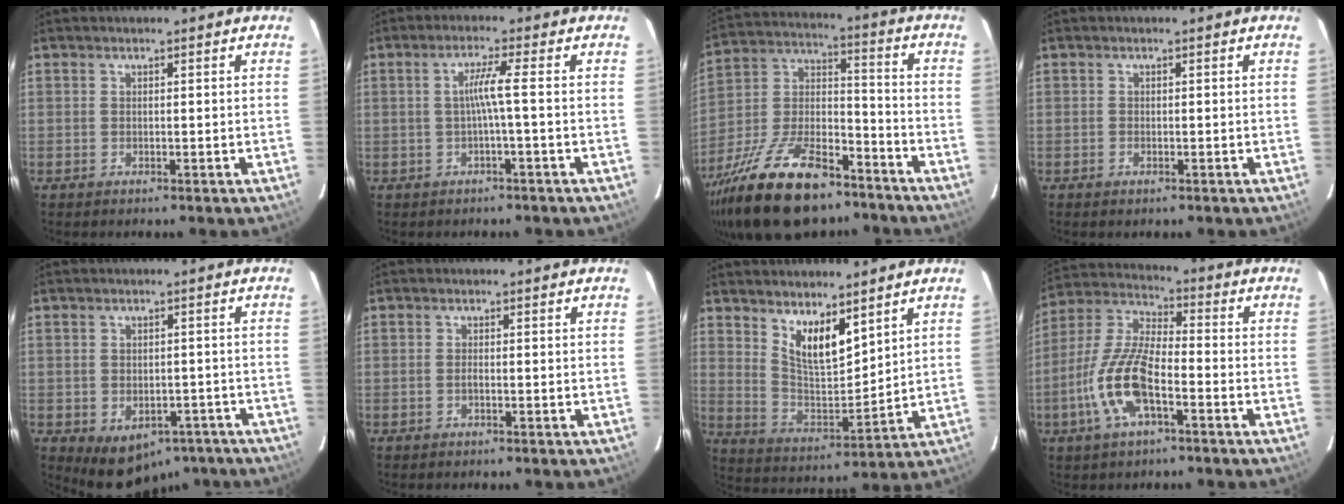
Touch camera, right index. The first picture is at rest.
{"total": 3.5, "force": [-0.7, -1.0, 3.3], "torque": [-0.066, -0.001, -0.011]}
{"total": 24.8, "force": [-17.0, 10.6, 14.6], "torque": [-0.294, -0.004, -0.279]}
{"total": 0.6, "force": [-0.4, 0.4, 0.3], "torque": [-0.004, -0.001, -0.008]}
{"total": 9.7, "force": [-6.2, 6.4, 3.7], "torque": [-0.062, 0.012, -0.057]}
{"total": 0.8, "force": [-0.3, 0.2, 0.7], "torque": [-0.016, 0.001, -0.007]}
{"total": 9.7, "force": [6.5, 3.6, 6.3], "torque": [-0.109, -0.010, 0.130]}
{"total": 13.6, "force": [-5.3, 4.7, 11.6], "torque": [-0.251, -0.002, -0.105]}